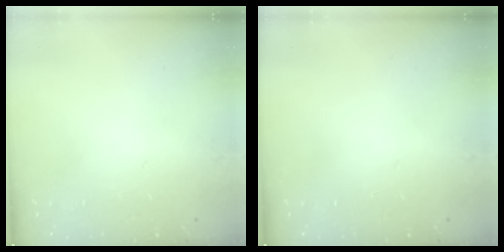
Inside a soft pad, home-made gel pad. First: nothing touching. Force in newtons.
{"total": 0.0}